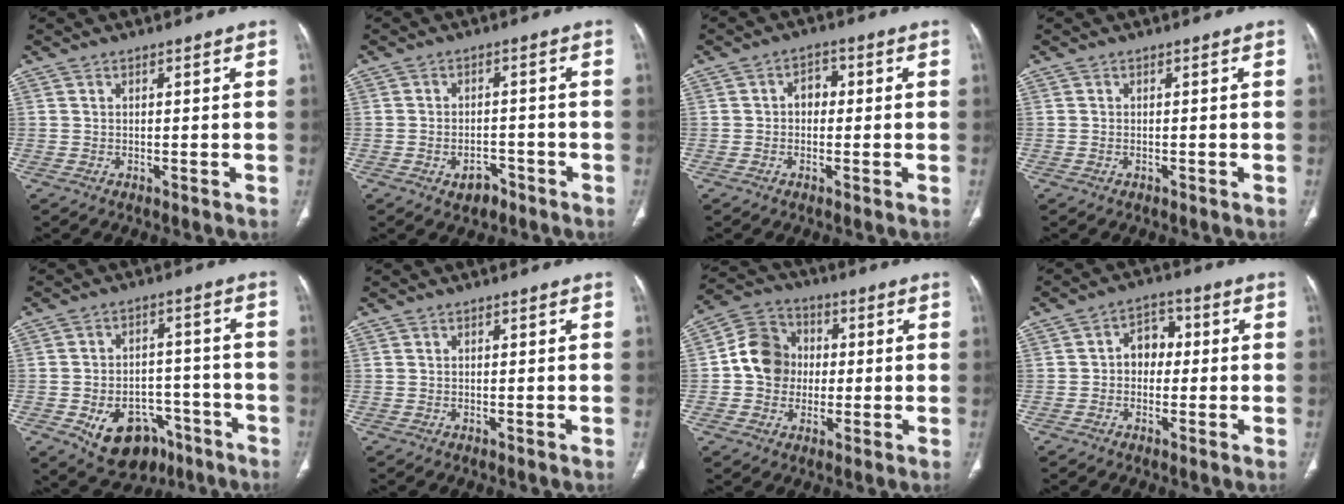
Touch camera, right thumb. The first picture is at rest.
{"total": 4.0, "force": [-2.4, 2.6, 2.0], "torque": [-0.020, 0.020, -0.029]}
{"total": 3.3, "force": [0.0, 2.6, 2.1], "torque": [-0.015, 0.014, -0.009]}
{"total": 0.0}
{"total": 14.0, "force": [-7.2, 9.6, 7.2], "torque": [-0.078, 0.045, -0.094]}
{"total": 0.0}
{"total": 10.6, "force": [0.0, 9.4, 4.9], "torque": [-0.063, 0.024, -0.011]}
{"total": 5.6, "force": [0.0, 4.4, 3.5], "torque": [-0.026, 0.021, -0.011]}